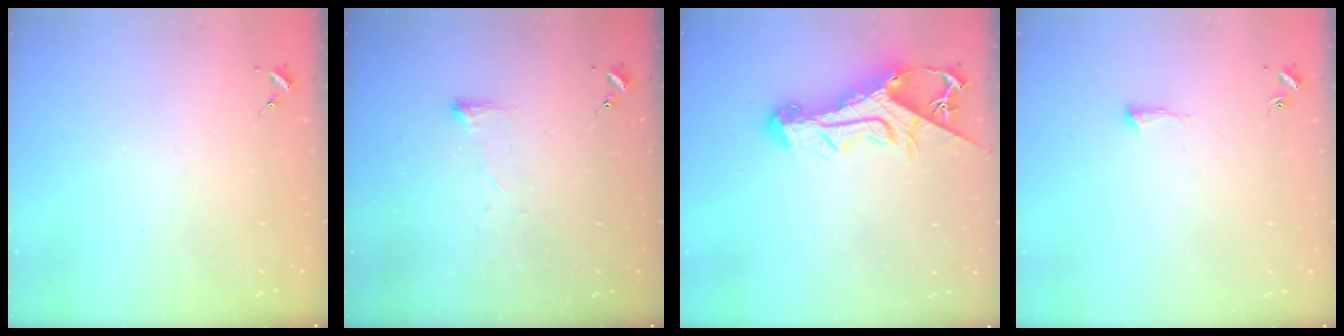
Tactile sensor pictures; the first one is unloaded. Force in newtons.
{"total": 2.8, "press": 2.7, "slide": 0.8}
{"total": 14.2, "press": 14.1, "slide": 1.6}
{"total": 5.1, "press": 5.0, "slide": 0.5}